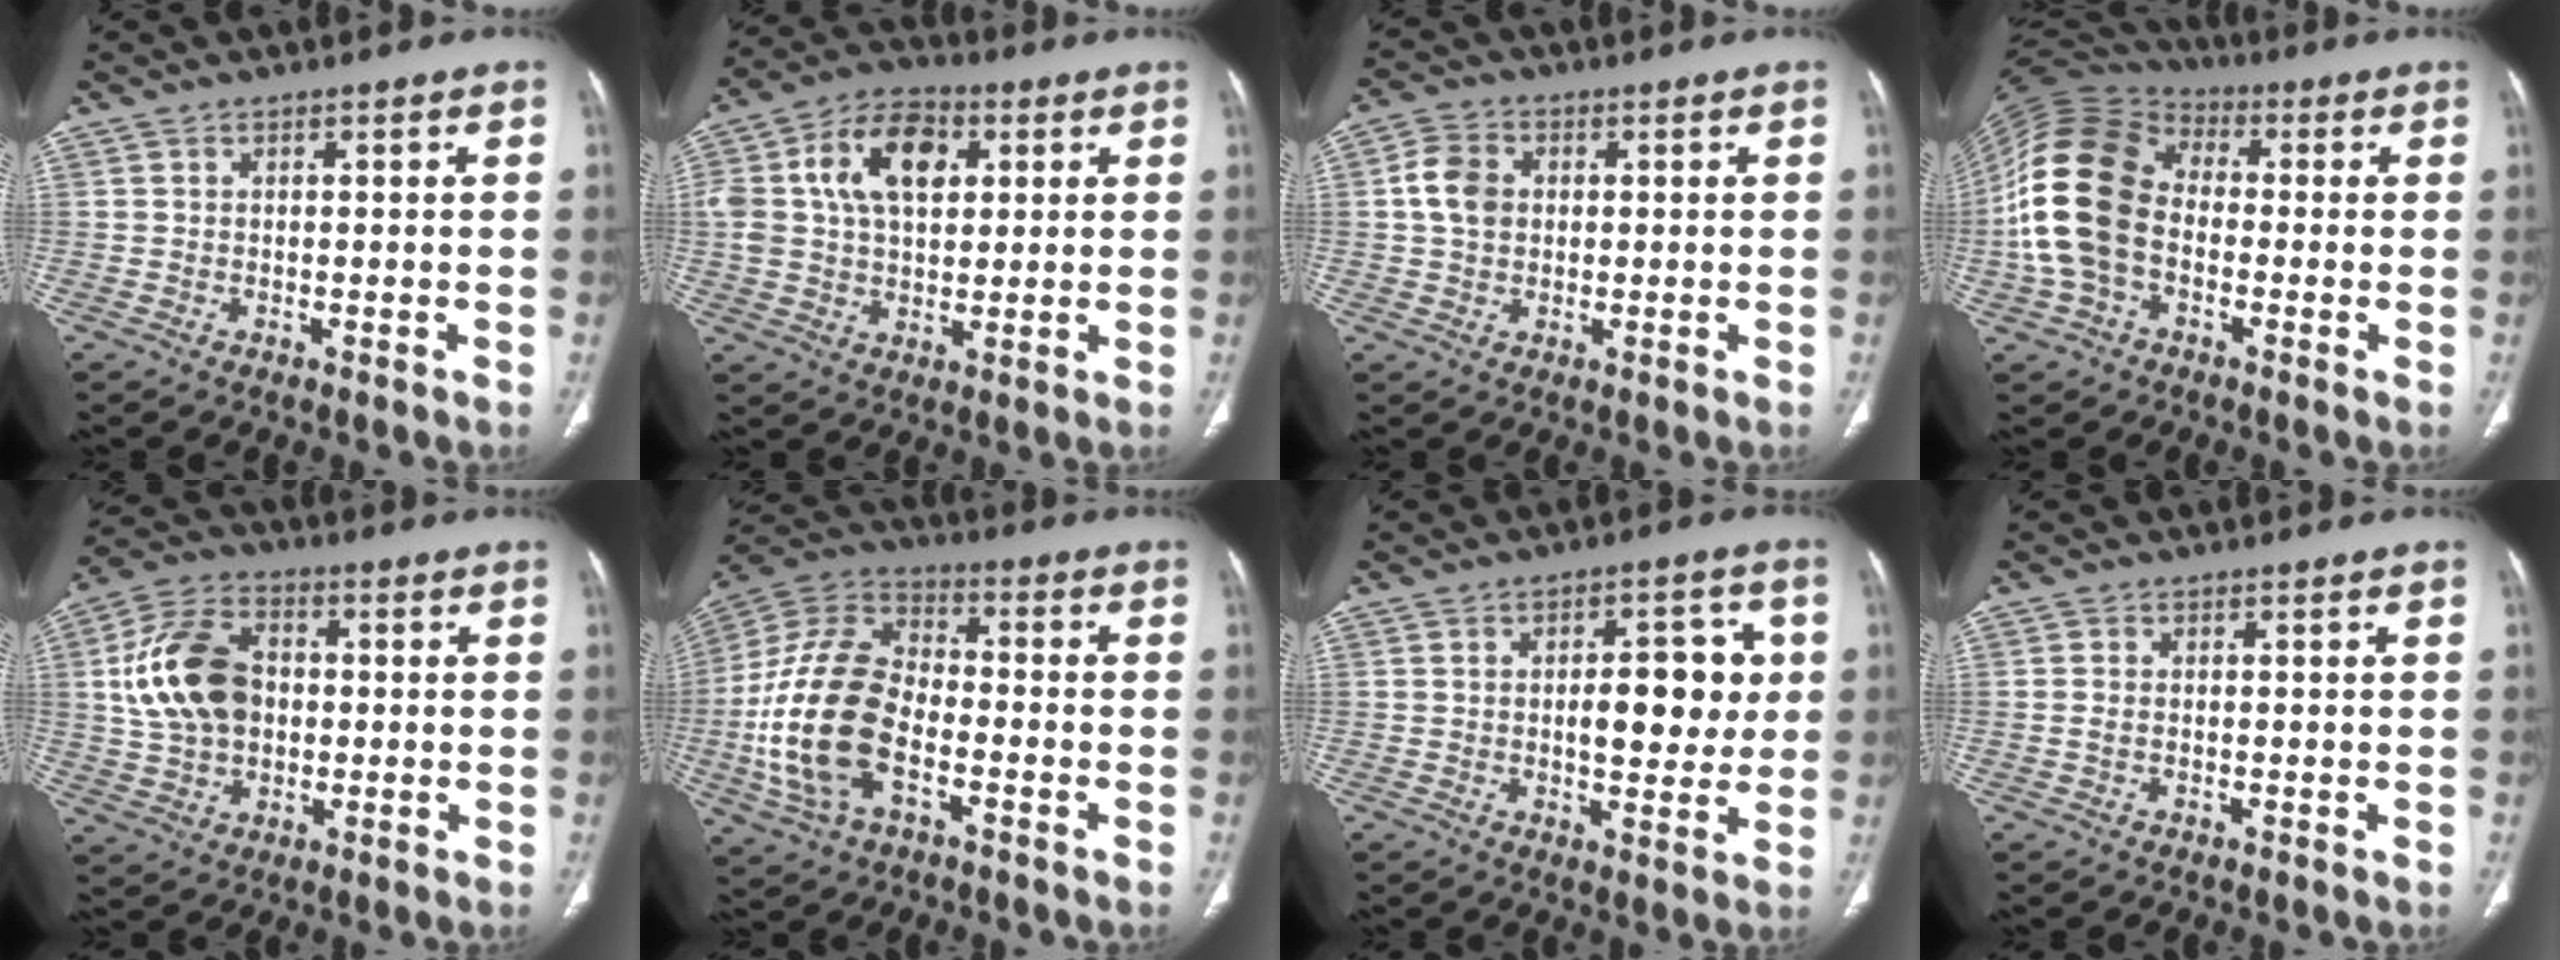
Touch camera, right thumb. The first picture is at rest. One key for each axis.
{"total": 14.8, "fx": 3.8, "fy": 9.5, "fz": 10.6, "tx": -0.177, "ty": 0.012, "tz": 0.064}
{"total": 6.1, "fx": 0.7, "fy": 4.9, "fz": 3.7, "tx": -0.064, "ty": 0.008, "tz": 0.008}
{"total": 17.4, "fx": -2.0, "fy": 12.1, "fz": 12.3, "tx": -0.253, "ty": 0.034, "tz": -0.044}
{"total": 15.0, "fx": 1.2, "fy": 10.5, "fz": 10.6, "tx": -0.183, "ty": 0.018, "tz": 0.020}
{"total": 19.6, "fx": -4.8, "fy": 11.4, "fz": 15.2, "tx": -0.303, "ty": 0.028, "tz": -0.090}
{"total": 10.8, "fx": 1.0, "fy": 5.3, "fz": 9.4, "tx": -0.096, "ty": 0.006, "tz": 0.017}
{"total": 1.0, "fx": -0.2, "fy": 0.7, "fz": 0.8, "tx": -0.015, "ty": 0.004, "tz": -0.003}